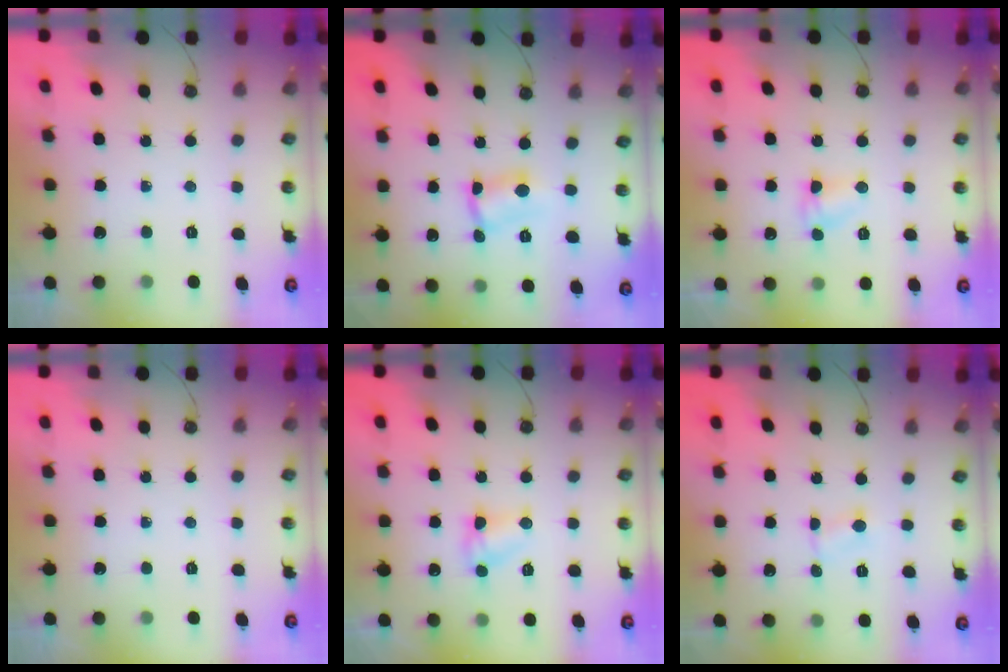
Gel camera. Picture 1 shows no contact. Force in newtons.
{"total": 2.8, "press": 2.8, "slide": 0.6}
{"total": 4.1, "press": 4.1, "slide": 0.5}
{"total": 0.0}
{"total": 5.1, "press": 5.1, "slide": 0.5}
{"total": 1.4, "press": 1.3, "slide": 0.3}